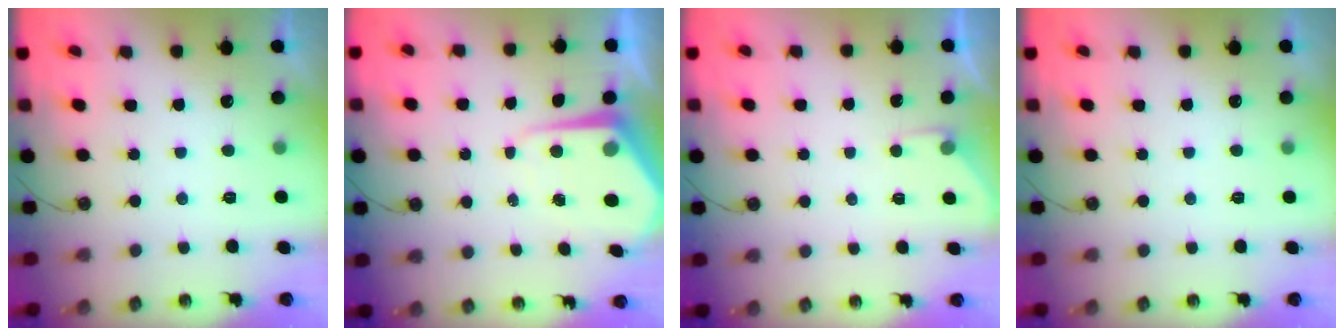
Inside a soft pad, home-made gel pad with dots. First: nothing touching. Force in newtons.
{"total": 6.4, "press": 6.4, "slide": 0.4}
{"total": 1.9, "press": 1.9, "slide": 0.3}
{"total": 2.6, "press": 2.6, "slide": 0.5}